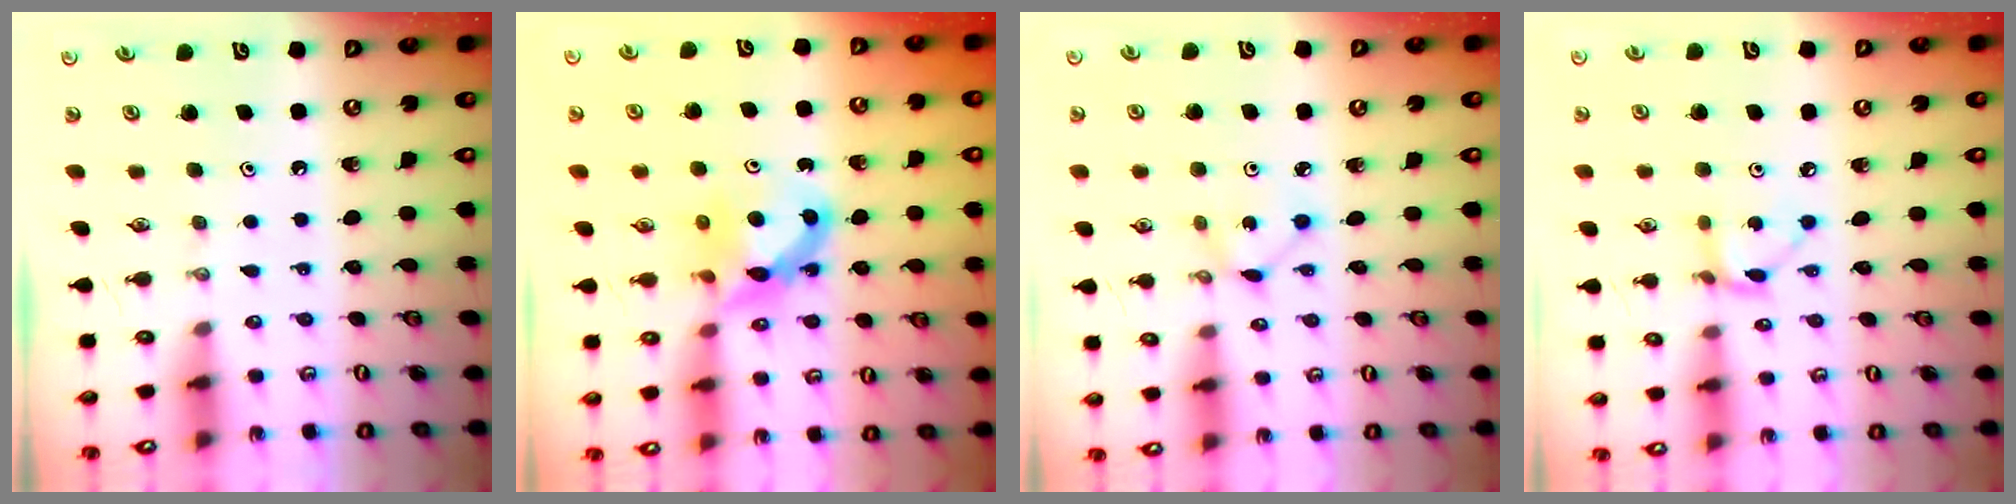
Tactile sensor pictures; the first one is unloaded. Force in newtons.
{"total": 7.1, "press": 7.0, "slide": 0.7}
{"total": 1.9, "press": 1.9, "slide": 0.2}
{"total": 4.4, "press": 4.4, "slide": 0.1}